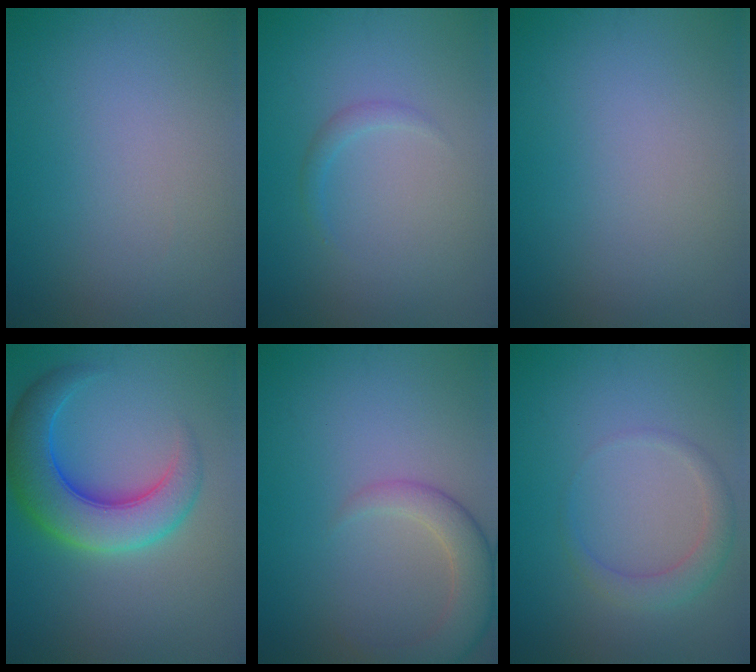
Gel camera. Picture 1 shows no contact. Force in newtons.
{"total": 0.9, "press": 0.9, "slide": 0.0}
{"total": 0.0}
{"total": 7.6, "press": 7.6, "slide": 0.3}
{"total": 3.7, "press": 3.7, "slide": 0.2}
{"total": 2.1, "press": 2.1, "slide": 0.1}